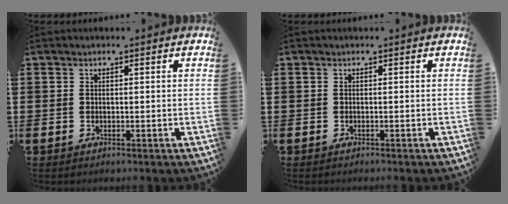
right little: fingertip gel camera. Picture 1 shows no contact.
{"total": 0.0}